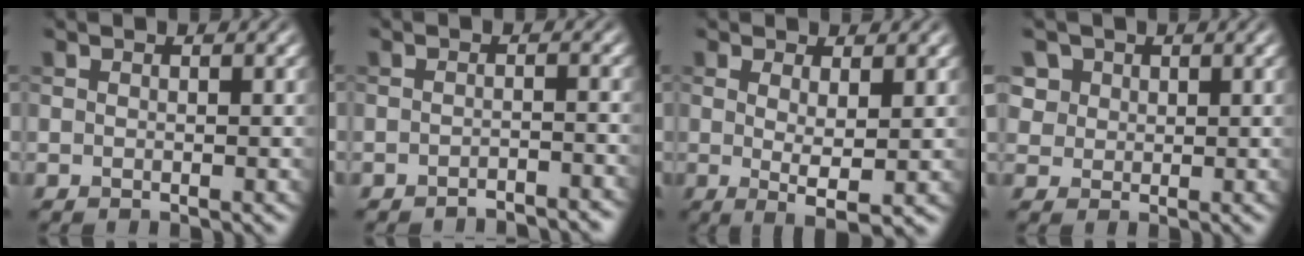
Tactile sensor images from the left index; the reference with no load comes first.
{"total": 2.6, "force": [-2.5, 0.2, 0.6], "torque": [-0.001, 0.004, -0.034]}
{"total": 3.1, "force": [0.5, 0.6, 3.0], "torque": [-0.051, -0.011, 0.013]}
{"total": 4.0, "force": [2.1, 3.1, 1.4], "torque": [-0.047, 0.003, 0.046]}